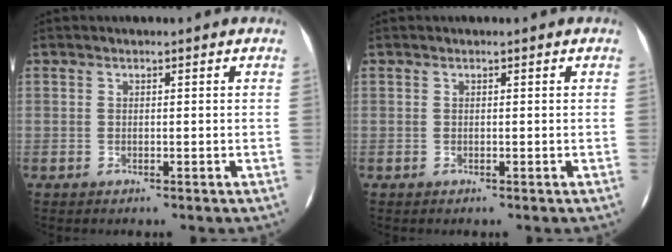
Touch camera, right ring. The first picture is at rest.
{"total": 0.0}